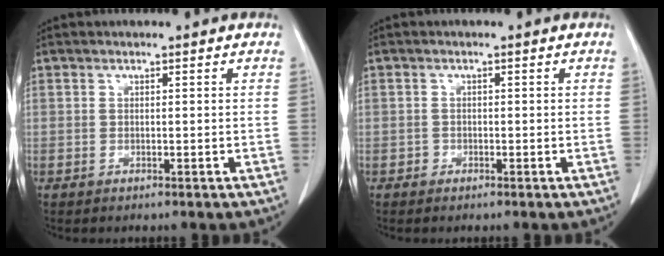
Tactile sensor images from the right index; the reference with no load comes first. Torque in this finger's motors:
{"motor_torque": [-0.70, 0.38, -0.98, -0.19]}